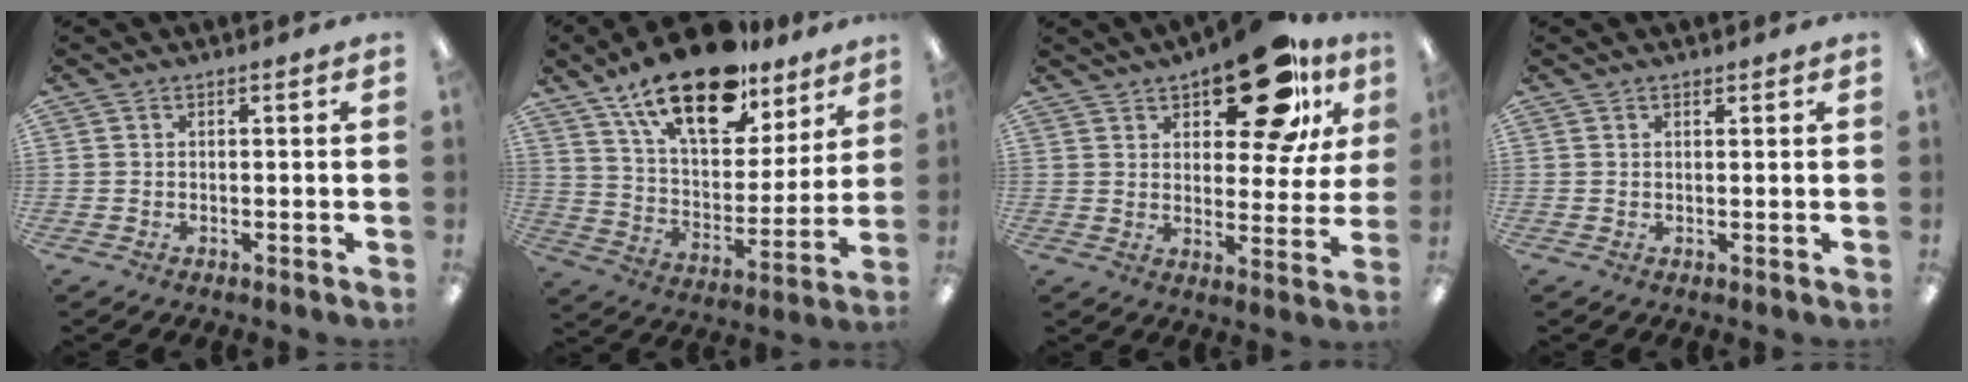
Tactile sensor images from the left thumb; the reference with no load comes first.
{"total": 22.3, "force": [15.4, 9.7, 12.8], "torque": [-0.213, -0.087, 0.268]}
{"total": 20.4, "force": [12.7, 8.8, 13.3], "torque": [-0.180, -0.065, 0.204]}
{"total": 0.7, "force": [0.6, 0.3, 0.2], "torque": [0.003, -0.003, 0.010]}